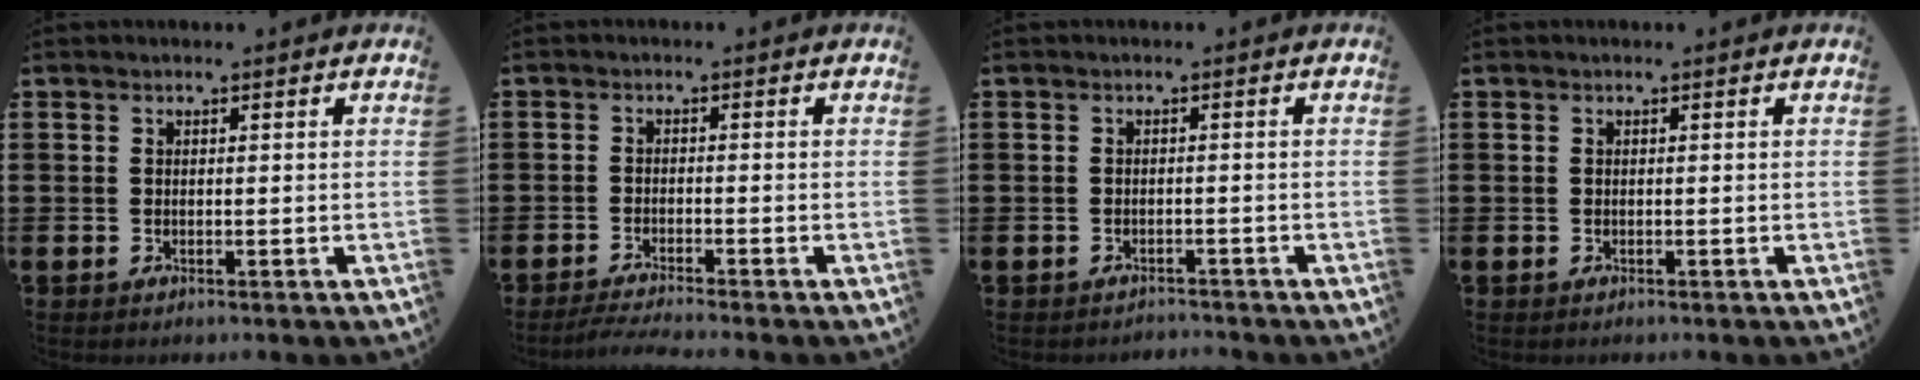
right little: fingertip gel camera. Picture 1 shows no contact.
{"total": 1.7, "force": [-1.5, -0.1, 0.8], "torque": [-0.014, 0.003, -0.029]}
{"total": 1.0, "force": [-1.0, 0.0, -0.1], "torque": [-0.002, 0.002, -0.022]}
{"total": 0.0}